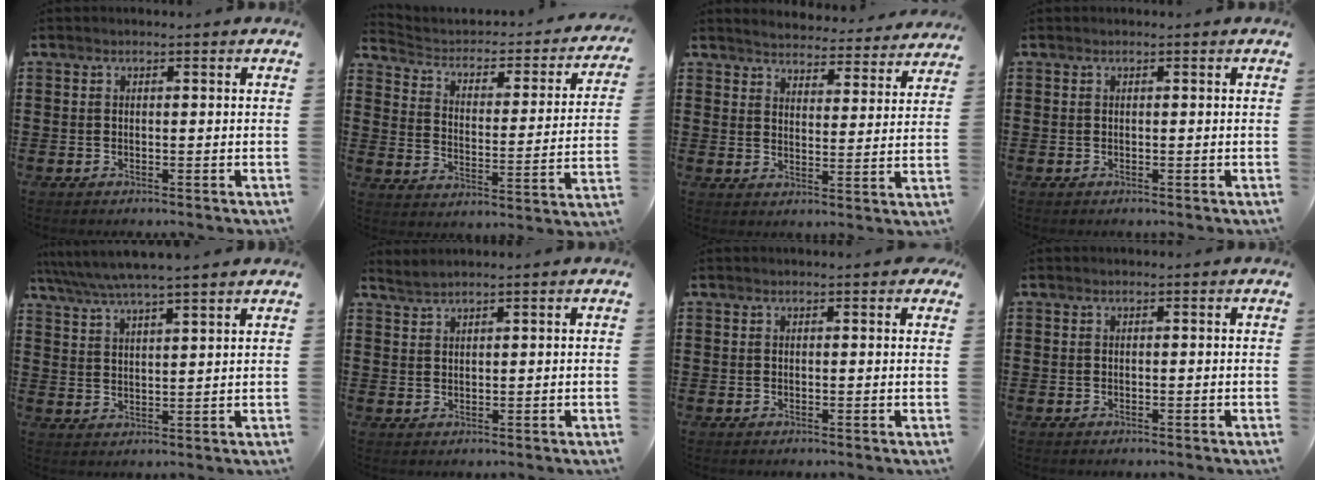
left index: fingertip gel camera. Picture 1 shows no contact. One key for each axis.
{"total": 2.0, "fx": 1.1, "fy": 1.3, "fz": 1.2, "tx": -0.036, "ty": -0.018, "tz": 0.007}
{"total": 3.8, "fx": 3.8, "fy": -0.1, "fz": -0.1, "tx": -0.020, "ty": -0.030, "tz": 0.064}
{"total": 0.0}
{"total": 4.8, "fx": 4.4, "fy": -0.1, "fz": 2.1, "tx": -0.055, "ty": -0.021, "tz": 0.075}
{"total": 1.4, "fx": 1.3, "fy": -0.3, "fz": 0.2, "tx": -0.007, "ty": -0.001, "tz": 0.027}
{"total": 0.7, "fx": 0.5, "fy": 0.1, "fz": 0.4, "tx": -0.001, "ty": -0.001, "tz": 0.008}
{"total": 0.0}